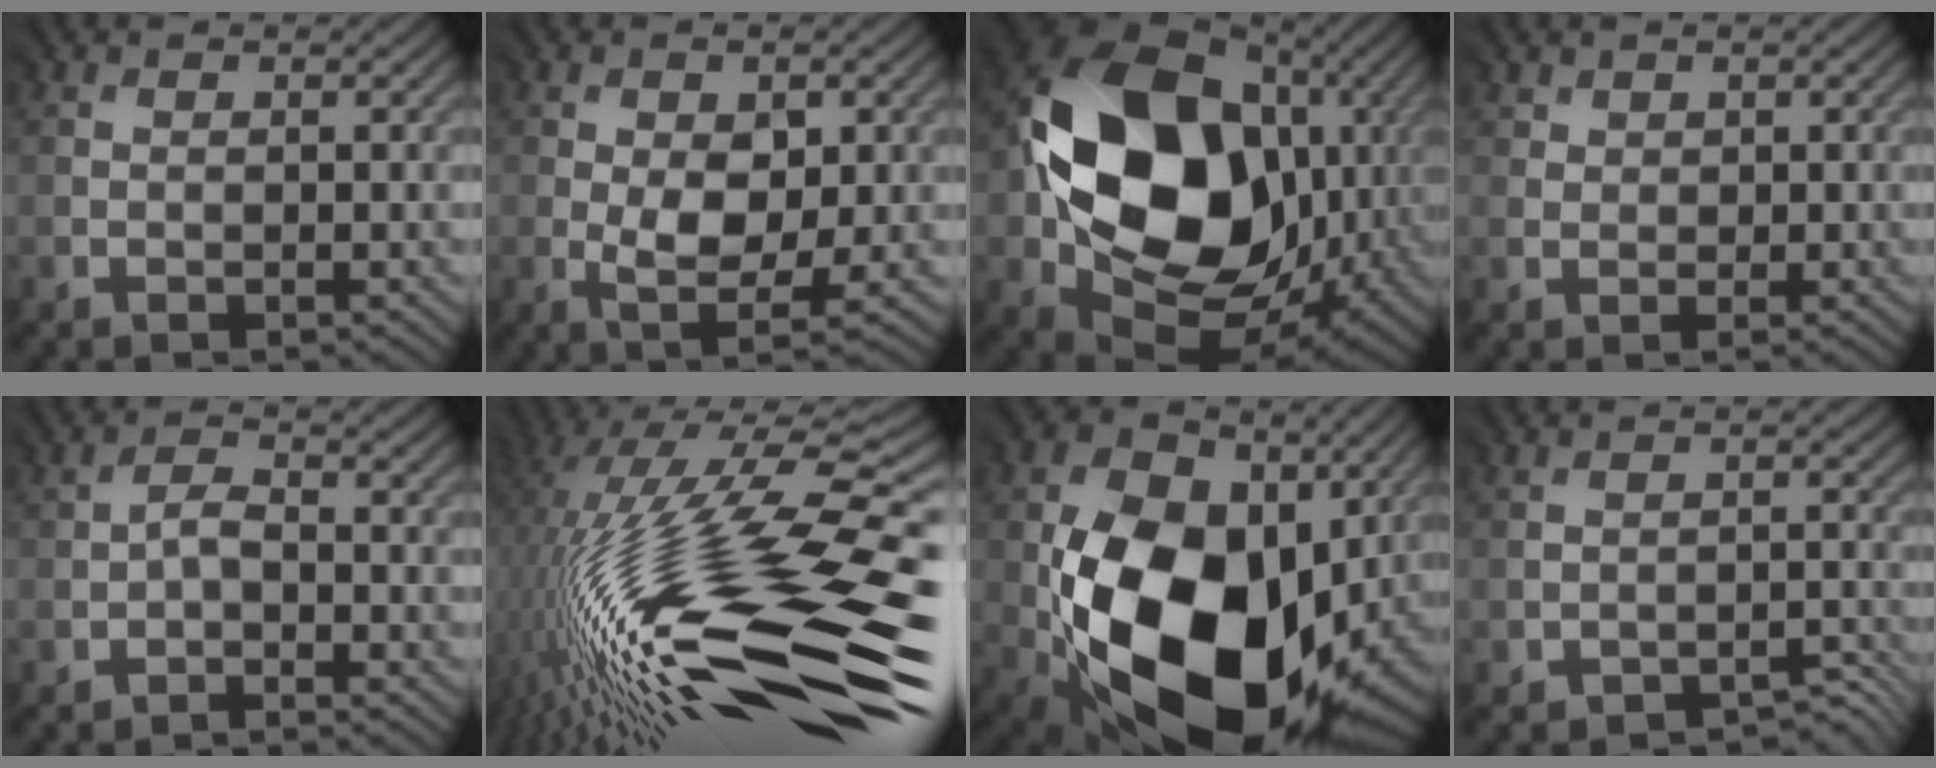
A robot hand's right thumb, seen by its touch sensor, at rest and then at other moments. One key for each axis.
{"total": 6.1, "fx": -0.4, "fy": 3.0, "fz": 5.3, "tx": -0.100, "ty": -0.010, "tz": 0.001}
{"total": 21.5, "fx": 1.8, "fy": 16.6, "fz": 13.5, "tx": -0.304, "ty": -0.042, "tz": 0.059}
{"total": 1.5, "fx": 1.1, "fy": 1.0, "fz": 0.0, "tx": 0.004, "ty": -0.001, "tz": 0.023}
{"total": 1.7, "fx": -0.7, "fy": 0.8, "fz": 1.3, "tx": -0.026, "ty": 0.003, "tz": -0.015}
{"total": 20.5, "fx": -4.4, "fy": 6.3, "fz": 19.0, "tx": -0.342, "ty": 0.005, "tz": -0.098}
{"total": 19.4, "fx": -2.7, "fy": 13.0, "fz": 14.2, "tx": -0.280, "ty": -0.040, "tz": -0.038}
{"total": 2.6, "fx": -2.4, "fy": 0.7, "fz": 0.4, "tx": 0.003, "ty": -0.003, "tz": -0.031}